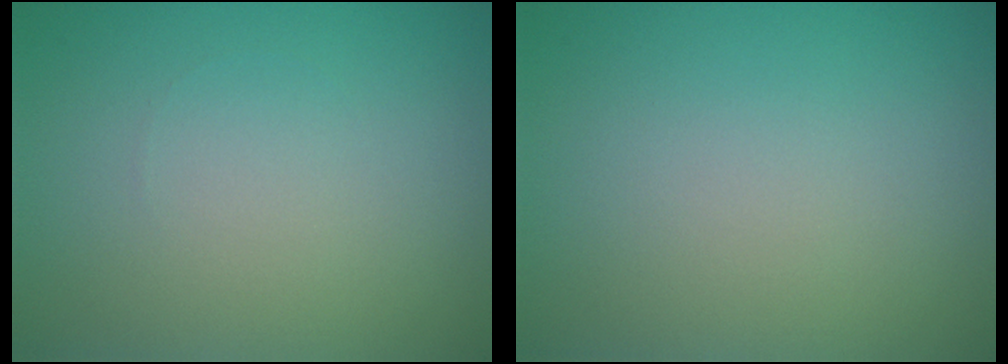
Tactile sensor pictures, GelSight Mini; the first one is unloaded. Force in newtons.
{"total": 0.0}